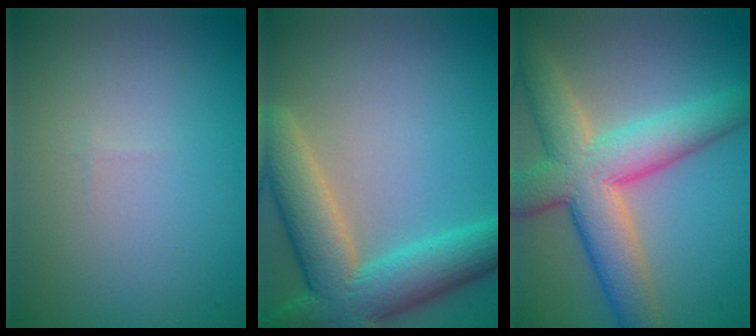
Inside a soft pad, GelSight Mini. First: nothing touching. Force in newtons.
{"total": 8.9, "press": 8.8, "slide": 0.8}
{"total": 9.0, "press": 9.0, "slide": 0.5}